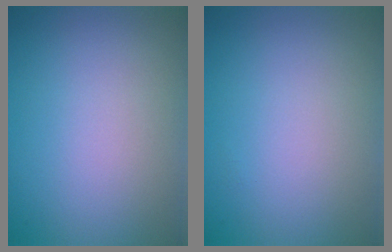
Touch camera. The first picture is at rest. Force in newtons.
{"total": 0.0}